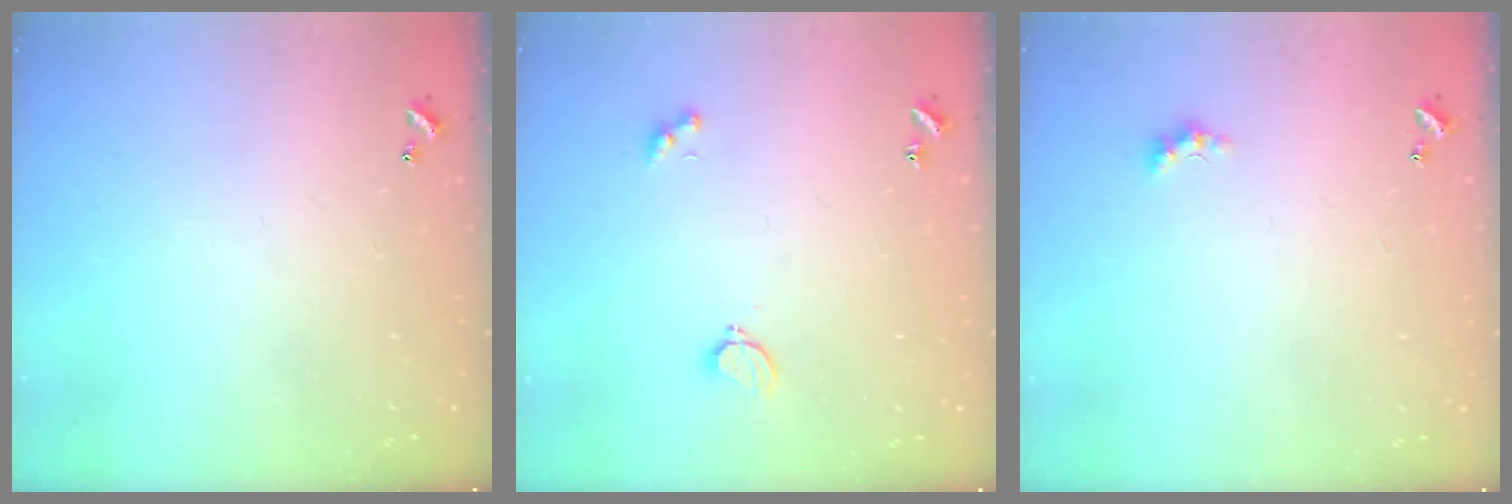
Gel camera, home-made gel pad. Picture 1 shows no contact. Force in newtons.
{"total": 1.8, "press": 1.7, "slide": 0.5}
{"total": 1.6, "press": 1.5, "slide": 0.5}